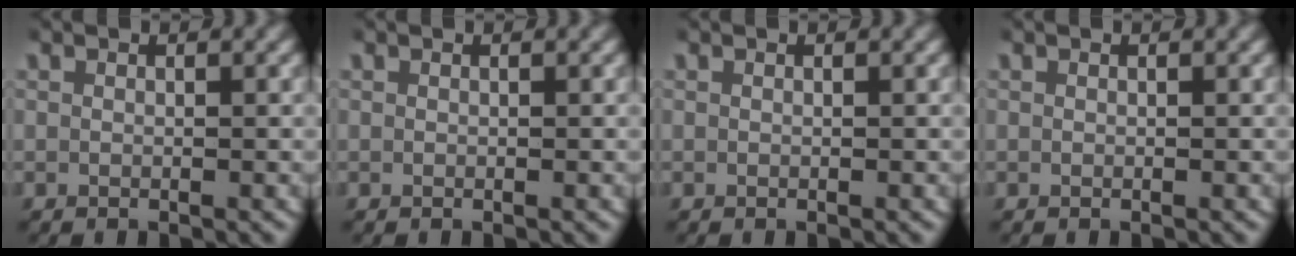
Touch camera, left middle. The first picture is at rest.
{"total": 0.0}
{"total": 0.0}
{"total": 0.0}